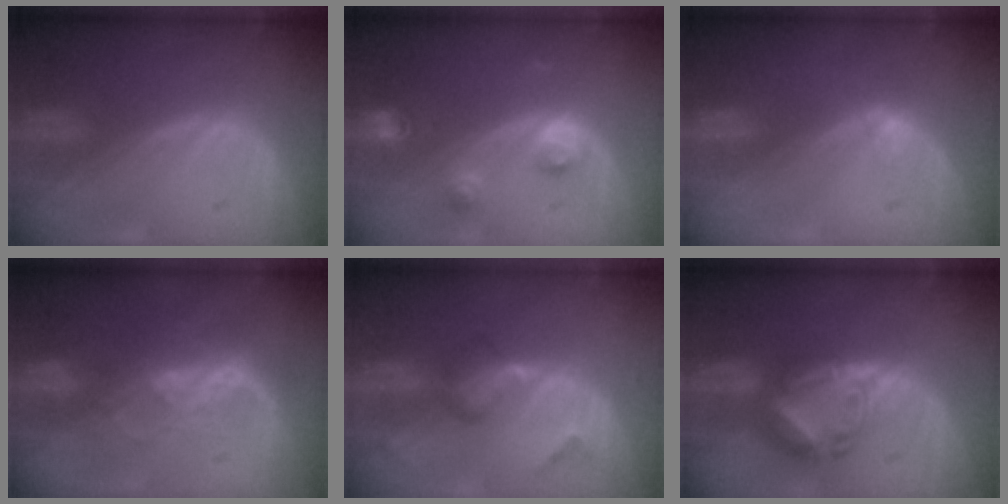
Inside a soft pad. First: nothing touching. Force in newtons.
{"total": 3.6, "press": 3.3, "slide": 1.5}
{"total": 1.6, "press": 1.3, "slide": 1.0}
{"total": 6.7, "press": 6.0, "slide": 2.9}
{"total": 5.6, "press": 4.9, "slide": 2.7}
{"total": 8.1, "press": 7.0, "slide": 4.0}